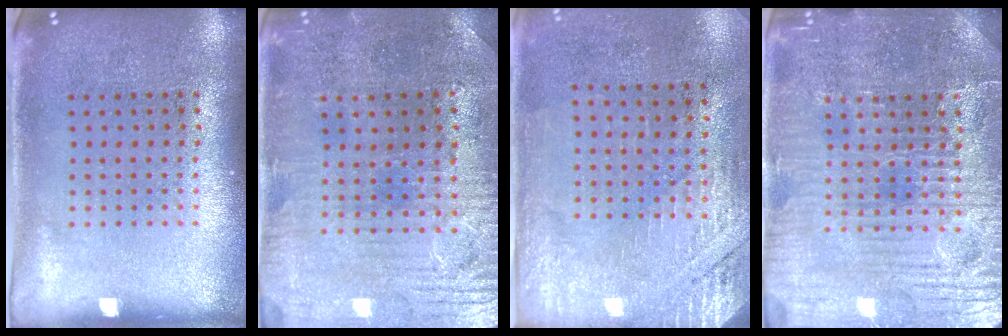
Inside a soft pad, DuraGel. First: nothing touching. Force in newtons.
{"total": 1.3, "press": 1.2, "slide": 0.6}
{"total": 2.7, "press": 2.4, "slide": 1.2}
{"total": 4.8, "press": 4.6, "slide": 1.3}